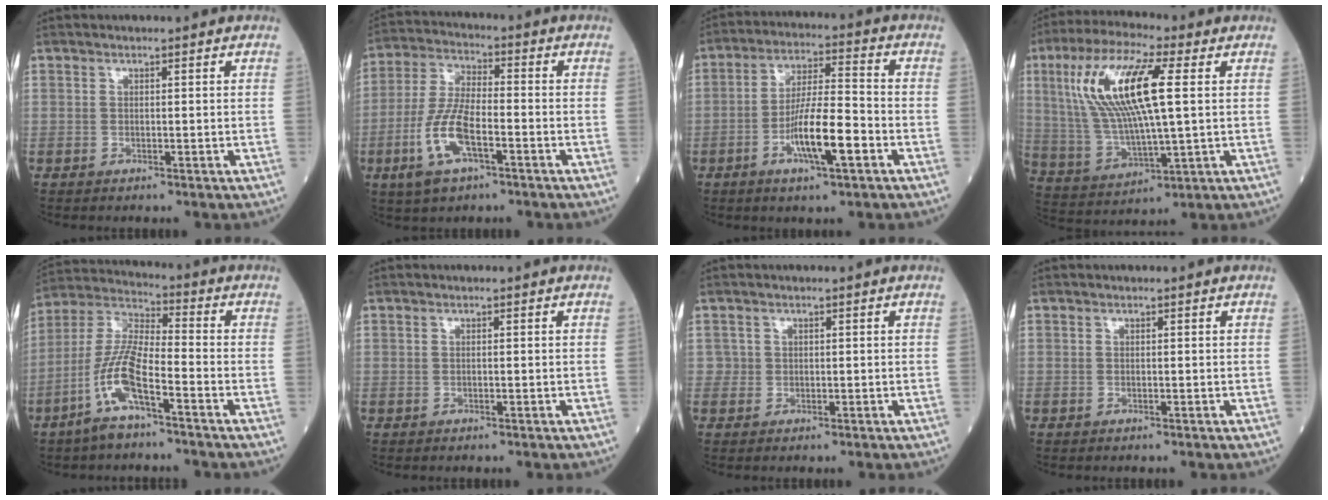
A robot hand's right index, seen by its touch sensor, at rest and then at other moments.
{"total": 10.1, "force": [-3.9, 3.3, 8.7], "torque": [-0.195, -0.005, -0.072]}
{"total": 10.1, "force": [-3.8, 1.4, 9.2], "torque": [-0.171, 0.000, -0.065]}
{"total": 16.0, "force": [3.9, 3.0, 15.2], "torque": [-0.323, 0.016, 0.076]}
{"total": 10.4, "force": [-5.1, 1.9, 8.9], "torque": [-0.198, 0.001, -0.101]}
{"total": 0.0}
{"total": 0.9, "force": [0.2, 0.9, -0.1], "torque": [0.011, 0.006, 0.002]}
{"total": 0.0}